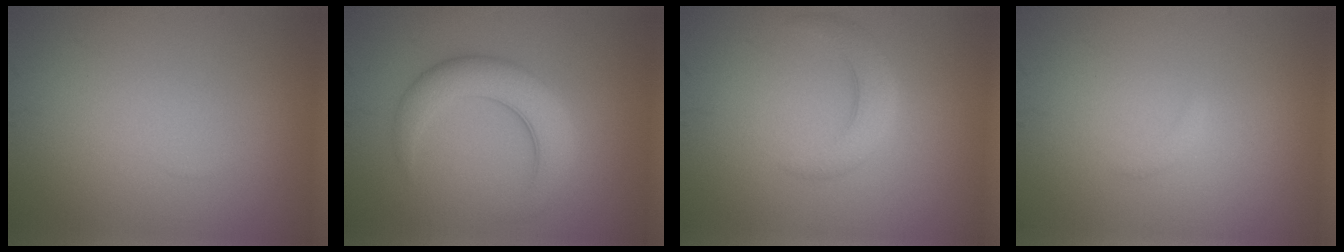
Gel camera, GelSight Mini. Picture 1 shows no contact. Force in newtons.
{"total": 5.3, "press": 5.3, "slide": 0.2}
{"total": 2.9, "press": 2.9, "slide": 0.1}
{"total": 0.6, "press": 0.6, "slide": 0.1}